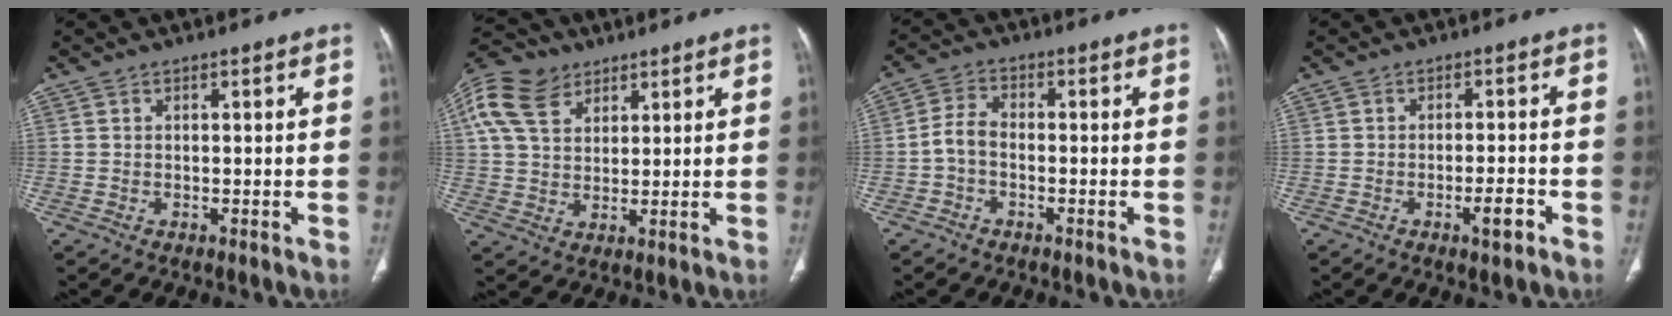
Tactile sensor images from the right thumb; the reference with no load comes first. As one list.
[{"total": 13.7, "force": [6.8, 9.4, 7.4], "torque": [-0.144, 0.004, 0.129]}, {"total": 4.0, "force": [-1.2, 2.4, 3.0], "torque": [-0.057, 0.019, -0.033]}, {"total": 5.5, "force": [-2.7, 1.3, 4.6], "torque": [-0.071, 0.015, -0.042]}]